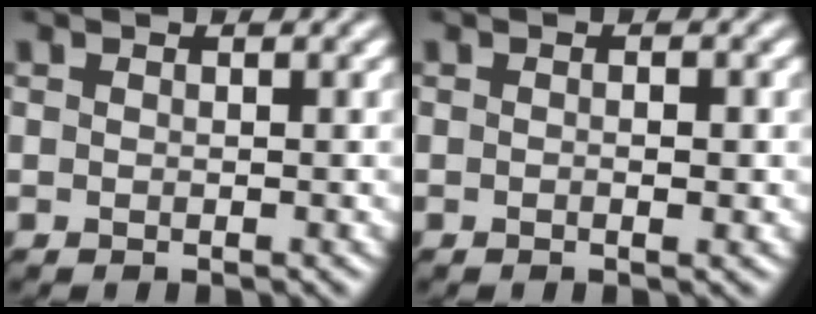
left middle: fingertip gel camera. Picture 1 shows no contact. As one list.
[{"total": 1.3, "force": [-0.1, 0.2, 1.3], "torque": [-0.020, -0.003, -0.002]}]